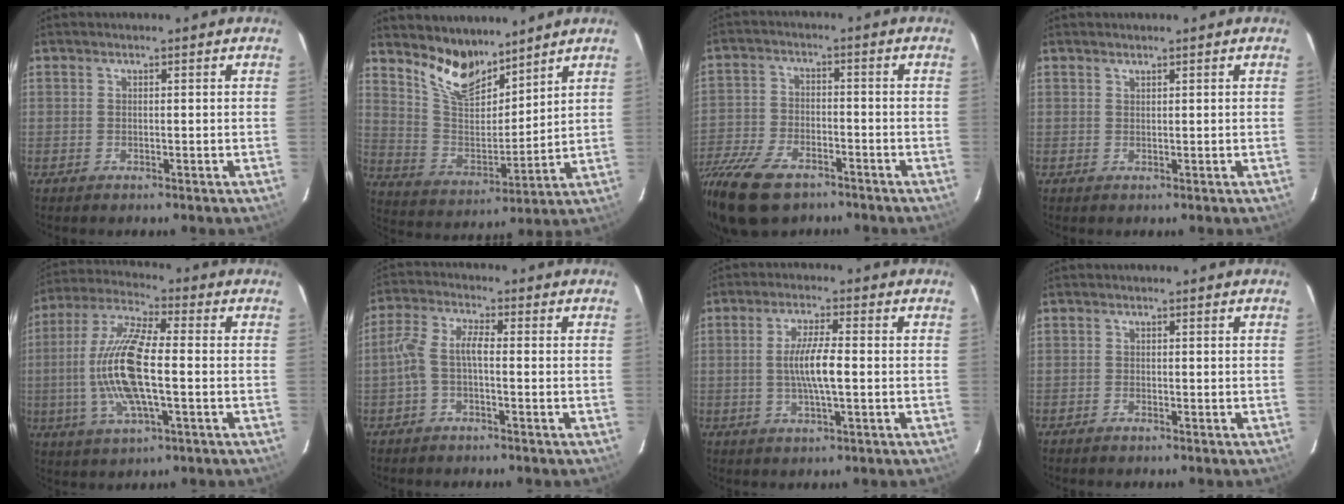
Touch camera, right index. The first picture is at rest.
{"total": 11.6, "force": [9.5, 4.5, 4.9], "torque": [-0.103, 0.000, 0.184]}
{"total": 15.7, "force": [-10.8, 7.8, 8.3], "torque": [-0.208, -0.028, -0.202]}
{"total": 0.5, "force": [0.5, 0.1, 0.1], "torque": [-0.001, 0.001, 0.010]}
{"total": 15.4, "force": [-1.6, 4.3, 14.7], "torque": [-0.301, 0.001, -0.034]}
{"total": 4.9, "force": [-1.4, 1.6, 4.4], "torque": [-0.105, 0.016, -0.031]}
{"total": 6.6, "force": [-0.5, 0.9, 6.5], "torque": [-0.120, -0.001, -0.009]}
{"total": 0.7, "force": [-0.7, 0.3, 0.1], "torque": [-0.006, 0.002, -0.015]}